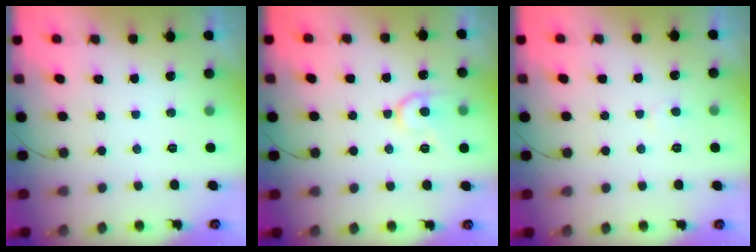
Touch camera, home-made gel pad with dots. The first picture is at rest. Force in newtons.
{"total": 10.9, "press": 10.9, "slide": 1.0}
{"total": 3.0, "press": 3.0, "slide": 0.4}